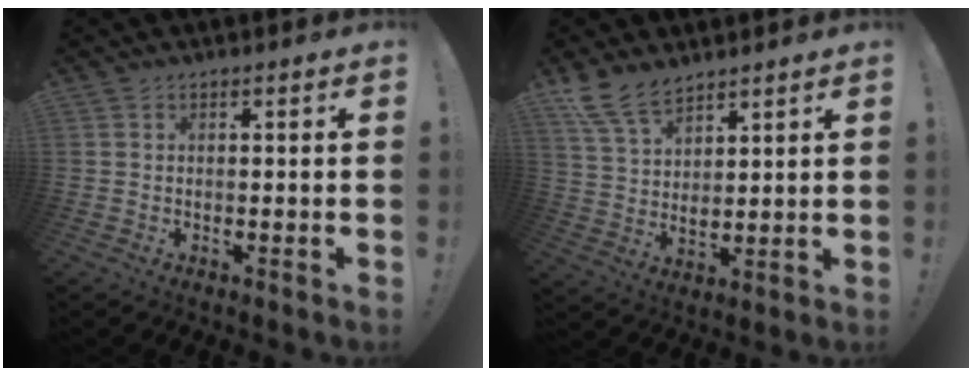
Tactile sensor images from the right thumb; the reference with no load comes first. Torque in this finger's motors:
{"motor_torque": [0.98, 1.05, 0.67, 0.45, 0.01]}